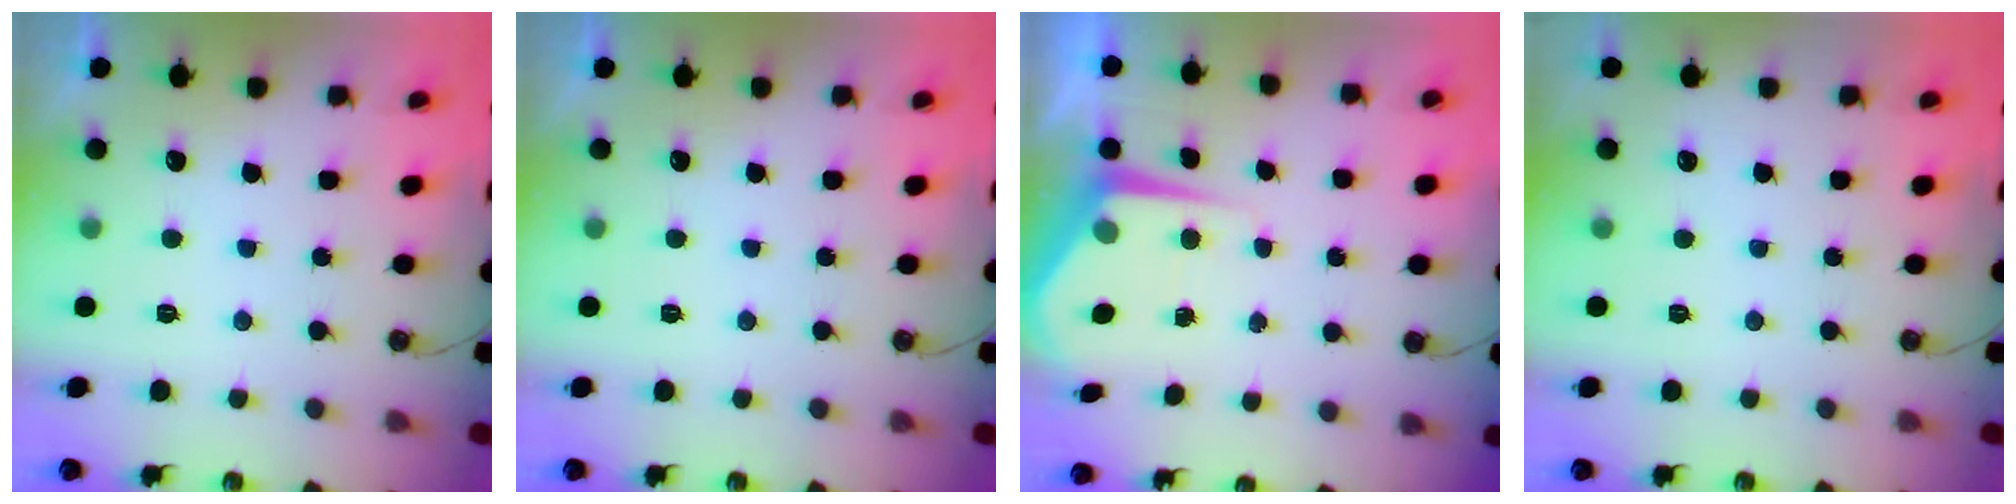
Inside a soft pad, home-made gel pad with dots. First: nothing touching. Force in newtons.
{"total": 0.0}
{"total": 6.7, "press": 6.7, "slide": 0.2}
{"total": 0.0}